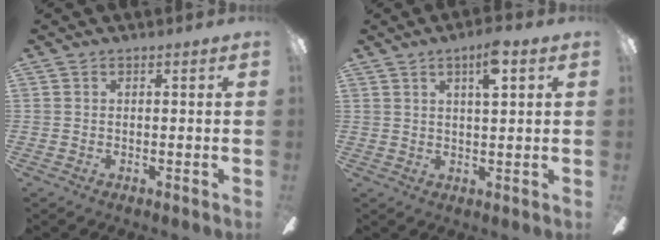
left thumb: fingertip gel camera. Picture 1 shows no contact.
{"total": 5.9, "force": [3.2, 1.4, 4.8], "torque": [-0.077, -0.003, 0.047]}